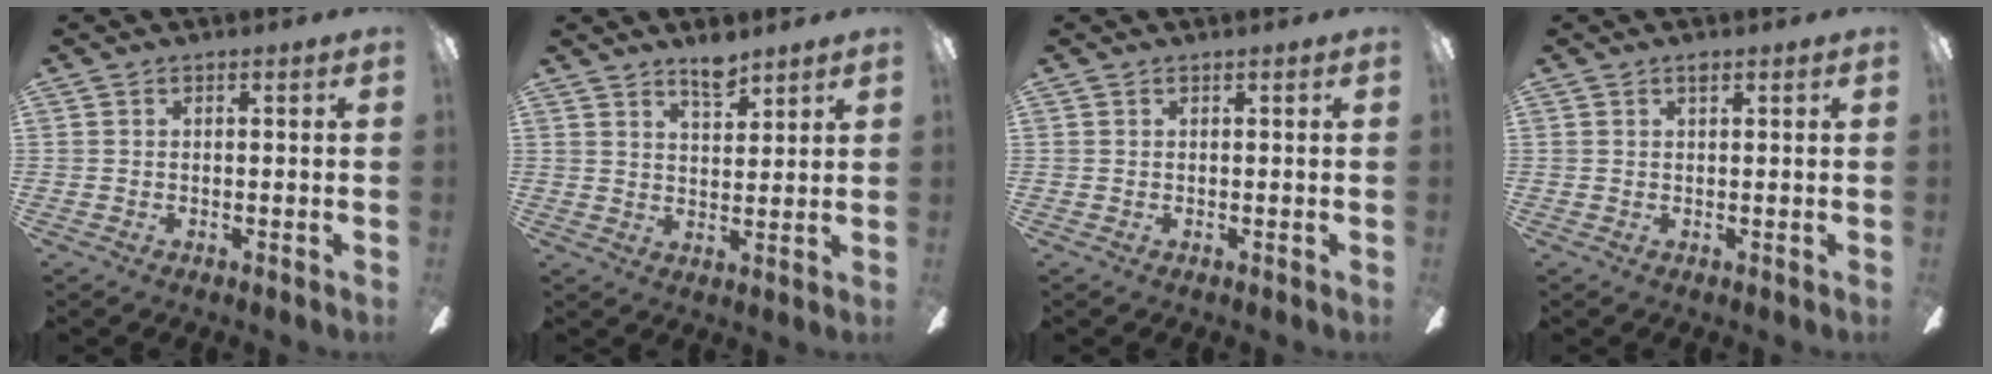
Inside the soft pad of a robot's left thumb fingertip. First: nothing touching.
{"total": 5.7, "force": [4.8, 1.9, 2.6], "torque": [-0.028, -0.032, 0.081]}
{"total": 0.0}
{"total": 0.9, "force": [0.7, 0.3, 0.6], "torque": [-0.014, 0.002, 0.012]}